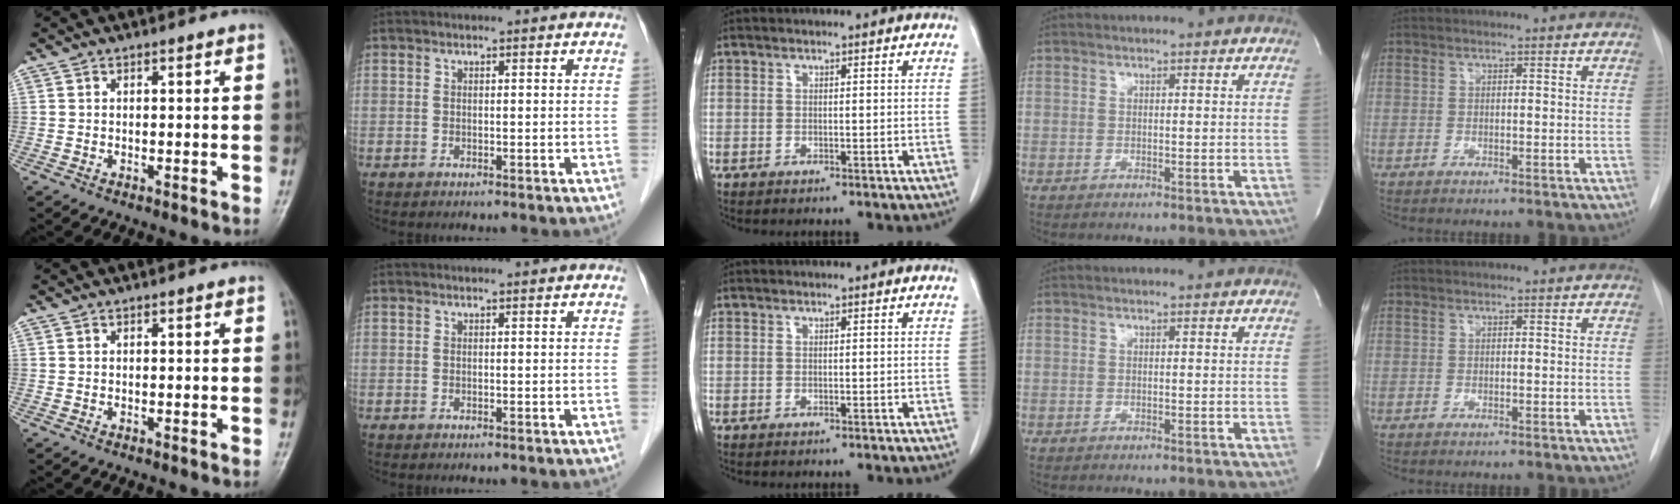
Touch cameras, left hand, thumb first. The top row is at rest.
{}